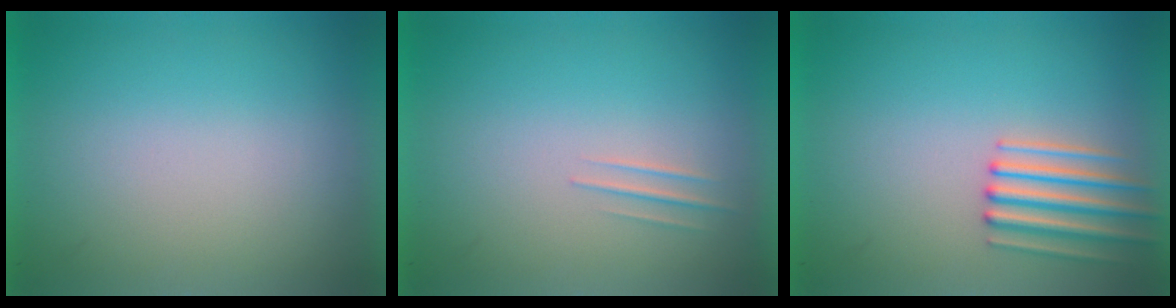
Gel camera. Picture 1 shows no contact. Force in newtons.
{"total": 1.2}
{"total": 2.8}